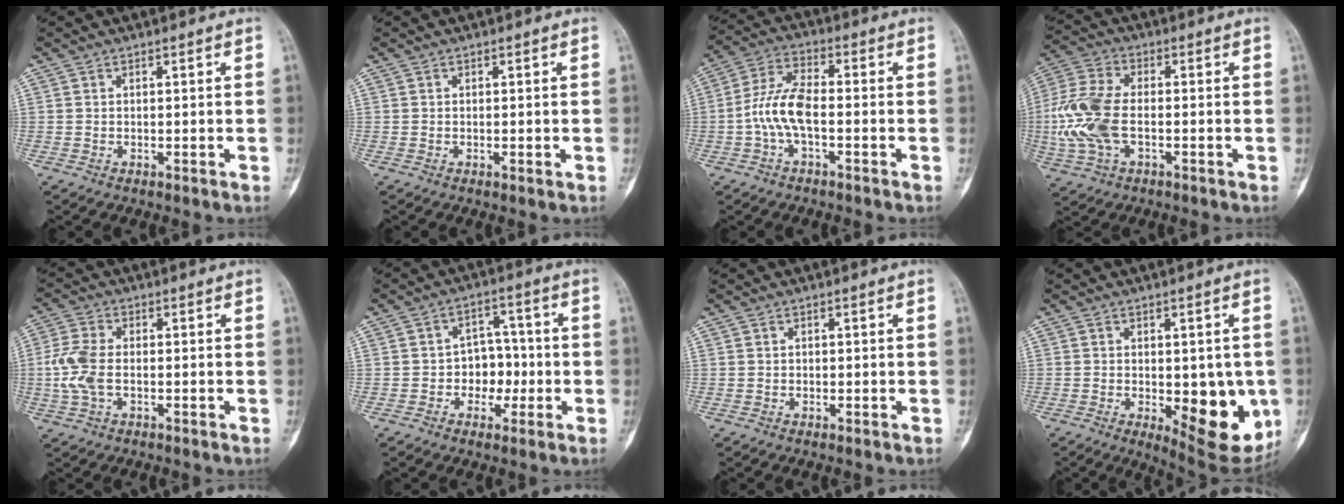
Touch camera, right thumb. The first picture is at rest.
{"total": 0.6, "force": [-0.1, 0.2, 0.5], "torque": [-0.007, -0.002, 0.000]}
{"total": 8.3, "force": [-1.8, 3.5, 7.3], "torque": [-0.159, 0.031, -0.042]}
{"total": 13.0, "force": [-1.6, 7.2, 10.7], "torque": [-0.251, 0.013, -0.032]}
{"total": 7.1, "force": [-0.8, 4.1, 5.8], "torque": [-0.144, 0.010, -0.018]}
{"total": 6.9, "force": [-1.4, 5.5, 4.0], "torque": [-0.010, 0.028, -0.028]}
{"total": 0.0}
{"total": 15.2, "force": [-3.0, 6.7, 13.3], "torque": [-0.134, -0.019, -0.022]}